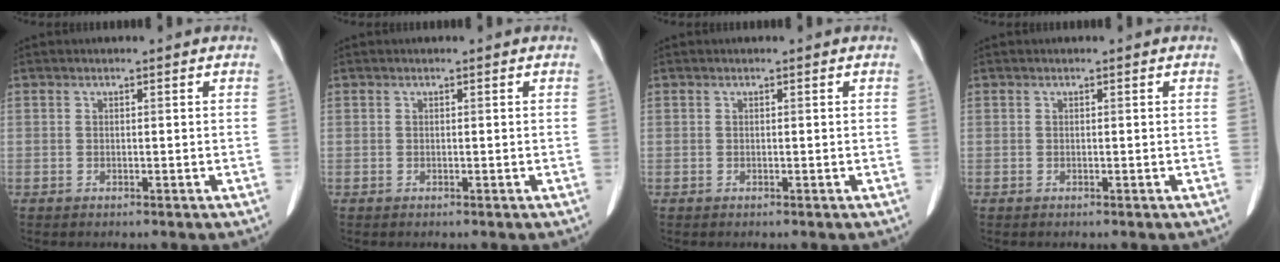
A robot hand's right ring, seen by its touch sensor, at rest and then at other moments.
{"total": 0.0}
{"total": 0.0}
{"total": 0.0}